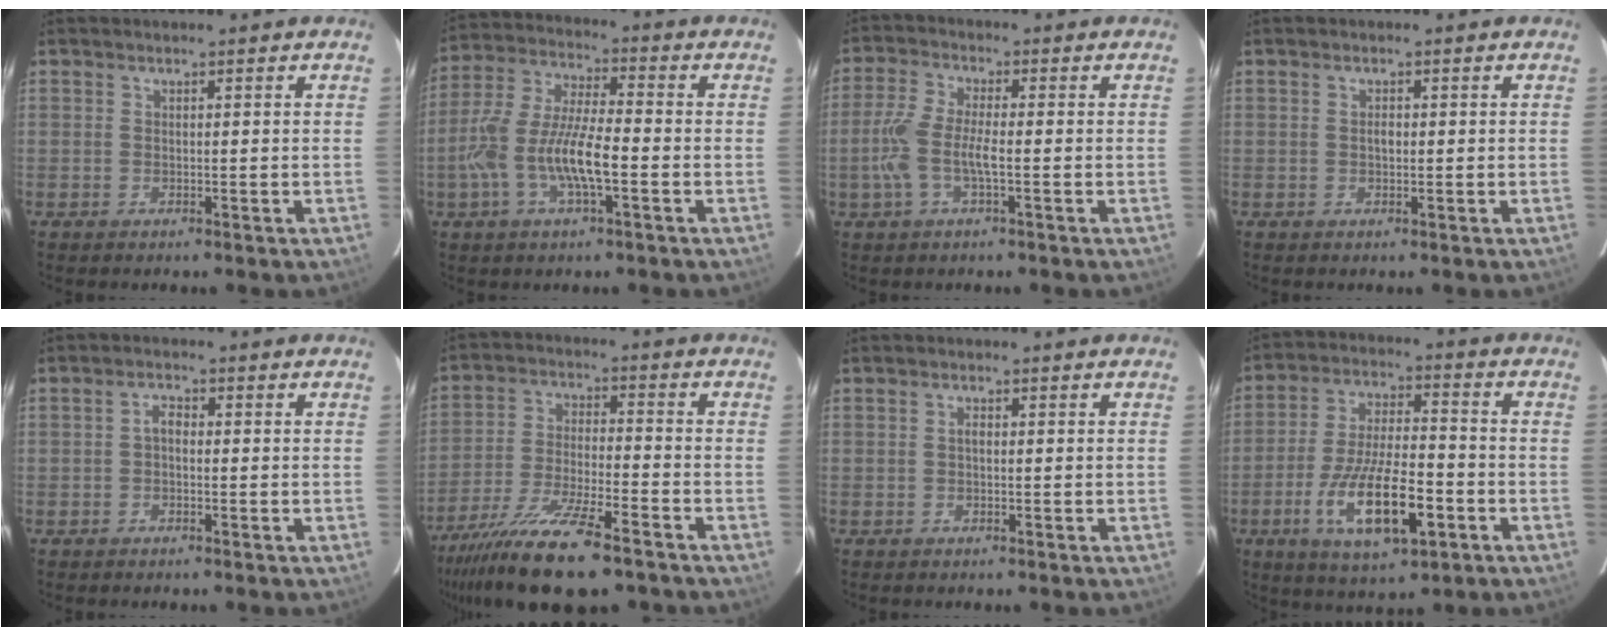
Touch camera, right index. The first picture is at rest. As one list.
[{"total": 12.8, "force": [-3.8, 3.5, 11.7], "torque": [-0.247, 0.001, -0.073]}, {"total": 7.4, "force": [-1.8, 1.8, 6.9], "torque": [-0.154, 0.002, -0.035]}, {"total": 0.9, "force": [0.0, 0.6, 0.7], "torque": [-0.010, 0.003, -0.001]}, {"total": 1.6, "force": [-0.4, 1.0, 1.2], "torque": [-0.024, 0.008, -0.010]}, {"total": 18.7, "force": [-14.3, 4.1, 11.4], "torque": [-0.233, -0.043, -0.251]}, {"total": 0.7, "force": [-0.1, 0.4, 0.6], "torque": [-0.010, 0.004, -0.002]}, {"total": 15.5, "force": [-6.1, 4.9, 13.4], "torque": [-0.266, -0.017, -0.101]}]